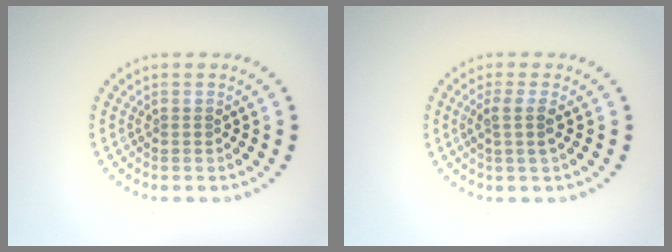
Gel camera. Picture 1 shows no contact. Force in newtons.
{"total": 1.9, "press": 1.5, "slide": 1.1}